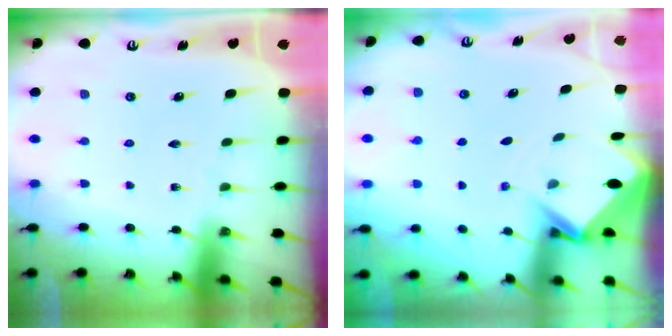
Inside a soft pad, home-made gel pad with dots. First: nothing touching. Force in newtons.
{"total": 2.9, "press": 2.9, "slide": 0.2}